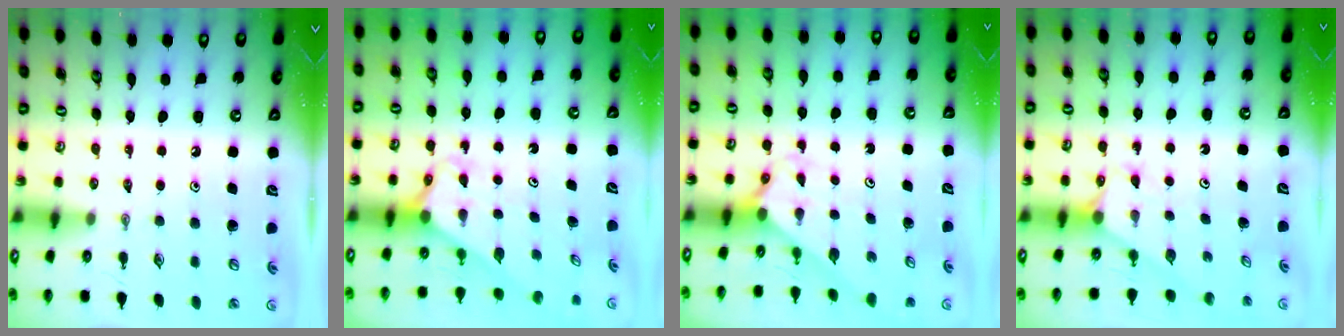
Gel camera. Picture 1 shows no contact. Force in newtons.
{"total": 2.4, "press": 2.4, "slide": 0.2}
{"total": 2.1, "press": 2.1, "slide": 0.2}
{"total": 2.3, "press": 2.3, "slide": 0.2}